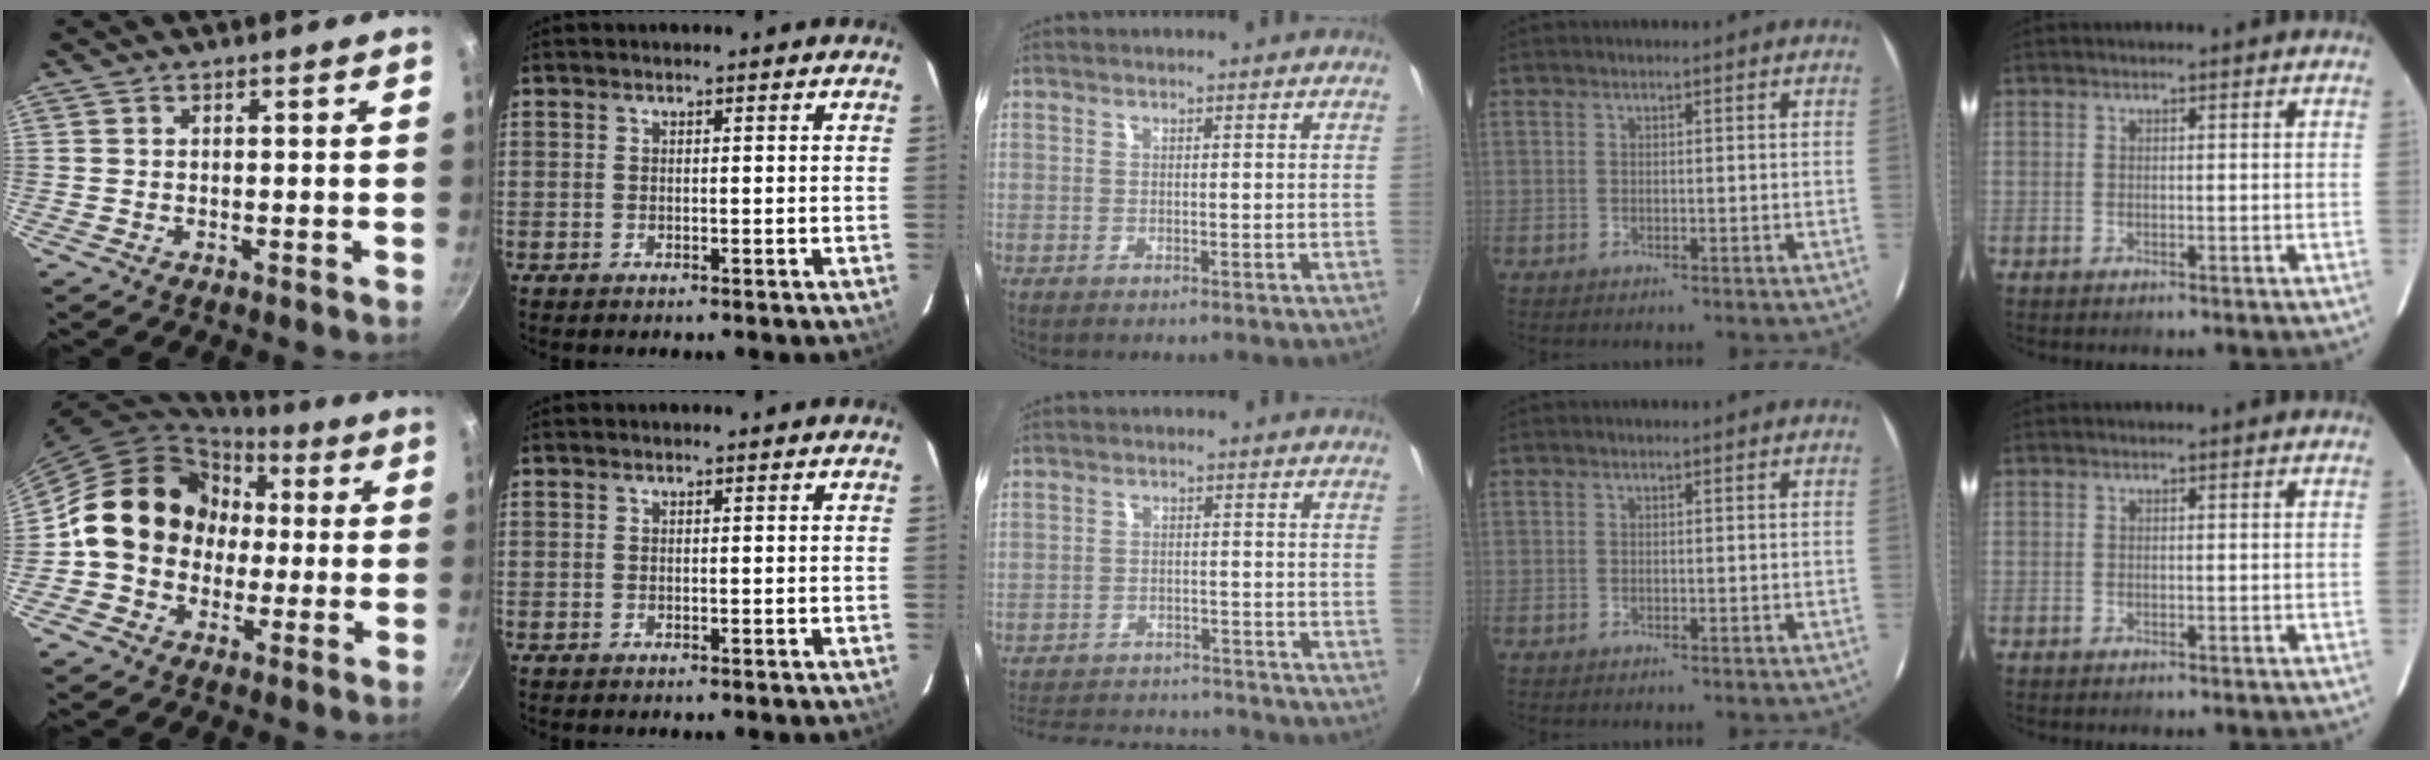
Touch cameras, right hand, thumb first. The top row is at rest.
{"thumb": {"total": 15.9, "force": [0.3, 13.8, 7.9], "torque": [-0.087, 0.039, -0.005]}, "middle": {"total": 15.3, "force": [-13.5, 5.4, 5.0], "torque": [-0.126, 0.024, -0.184]}}